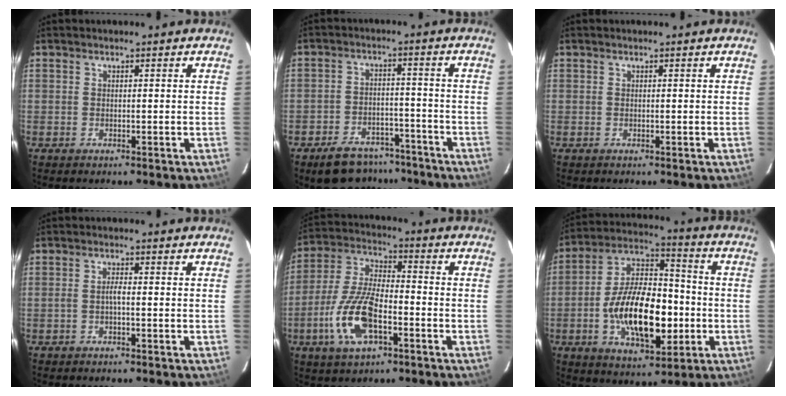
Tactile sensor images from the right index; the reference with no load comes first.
{"total": 12.0, "force": [-9.5, 5.9, 4.4], "torque": [-0.101, 0.016, -0.124]}
{"total": 0.0}
{"total": 1.5, "force": [-0.6, 0.2, 1.4], "torque": [-0.028, 0.004, -0.012]}
{"total": 14.0, "force": [-5.4, 5.6, 11.6], "torque": [-0.252, -0.005, -0.103]}
{"total": 19.4, "force": [-4.3, 9.4, 16.4], "torque": [-0.305, 0.008, -0.067]}